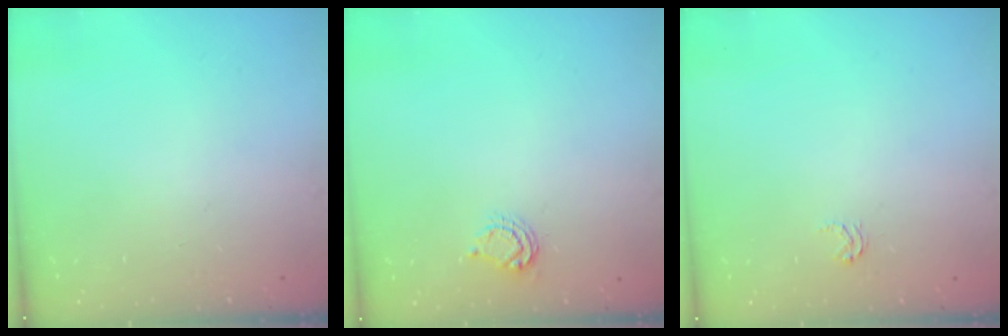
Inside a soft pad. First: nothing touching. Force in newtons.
{"total": 6.2, "press": 6.2, "slide": 0.5}
{"total": 2.6, "press": 2.6, "slide": 0.4}